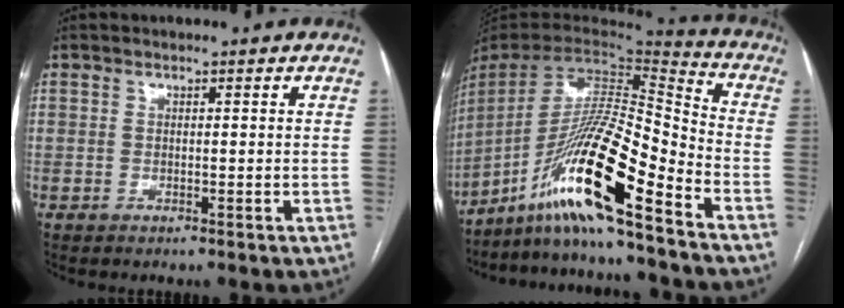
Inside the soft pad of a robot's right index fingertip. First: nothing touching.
{"total": 19.2, "force": [-12.8, 0.1, 14.3], "torque": [-0.297, -0.010, -0.238]}